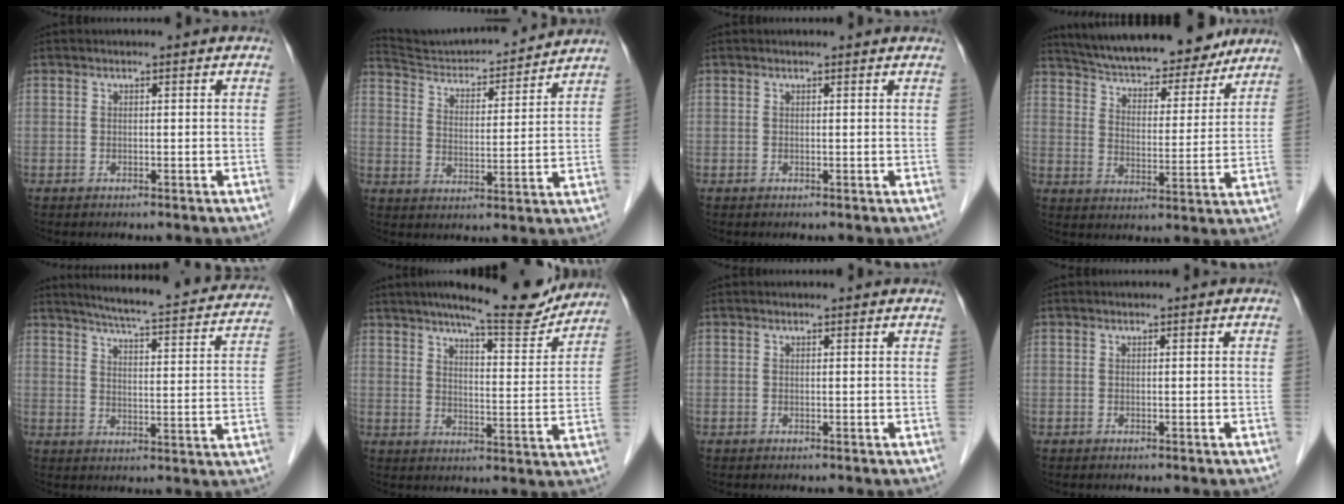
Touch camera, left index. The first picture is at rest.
{"total": 15.9, "force": [15.3, 1.4, 3.9], "torque": [-0.067, 0.005, 0.234]}
{"total": 1.3, "force": [1.3, 0.1, 0.1], "torque": [-0.012, 0.006, 0.011]}
{"total": 21.8, "force": [19.5, 5.8, 7.9], "torque": [-0.130, 0.010, 0.276]}
{"total": 22.9, "force": [20.8, 2.3, 9.2], "torque": [-0.131, -0.032, 0.253]}
{"total": 13.8, "force": [12.2, 1.7, 6.1], "torque": [-0.084, -0.012, 0.164]}
{"total": 1.0, "force": [1.0, 0.1, 0.1], "torque": [-0.010, 0.005, 0.009]}
{"total": 0.0}